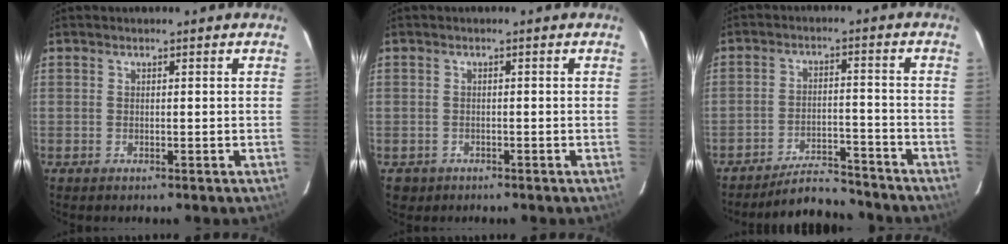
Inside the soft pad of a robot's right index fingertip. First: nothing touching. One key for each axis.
{"total": 2.3, "fx": -1.2, "fy": 1.9, "fz": -0.1, "tx": -0.005, "ty": 0.005, "tz": -0.019}
{"total": 7.9, "fx": -7.7, "fy": 1.3, "fz": 1.2, "tx": -0.020, "ty": 0.009, "tz": -0.128}